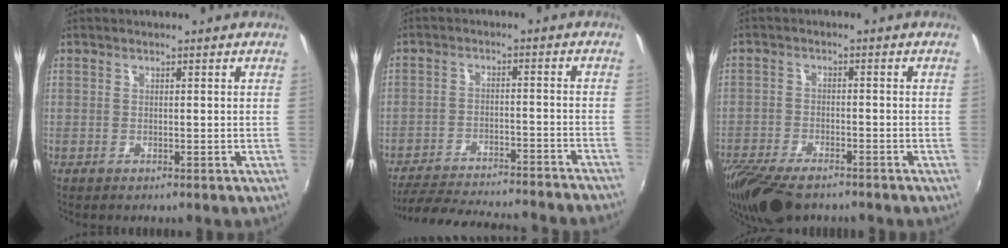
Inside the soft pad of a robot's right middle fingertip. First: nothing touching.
{"total": 23.9, "force": [-21.5, 3.0, 9.9], "torque": [-0.186, -0.025, -0.288]}
{"total": 12.6, "force": [-9.8, 4.4, 6.5], "torque": [-0.157, -0.041, -0.174]}